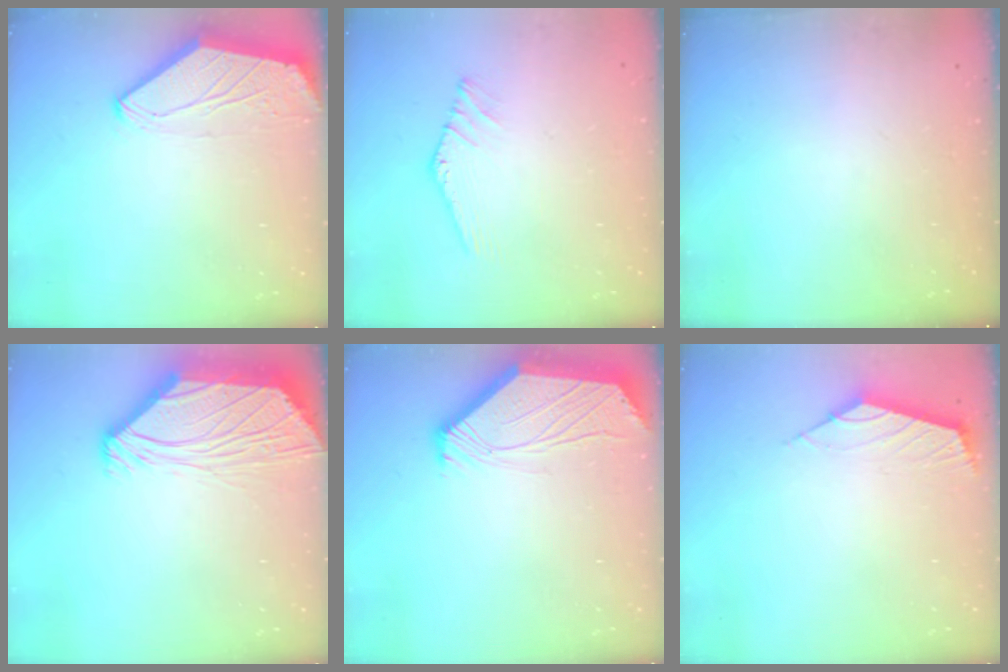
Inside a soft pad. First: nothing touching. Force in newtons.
{"total": 0.5, "press": 0.4, "slide": 0.3}
{"total": 0.0}
{"total": 10.3, "press": 10.2, "slide": 1.4}
{"total": 2.6, "press": 2.6, "slide": 0.5}
{"total": 2.5, "press": 2.4, "slide": 0.7}